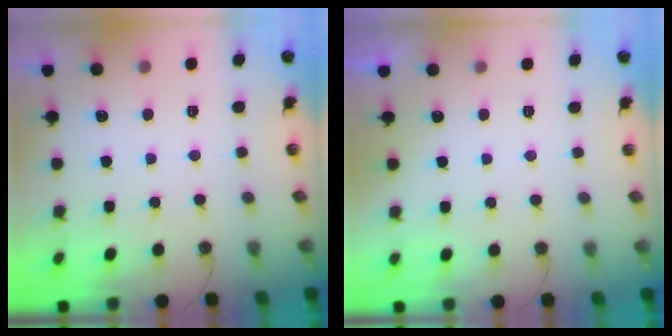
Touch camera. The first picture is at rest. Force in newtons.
{"total": 0.0}